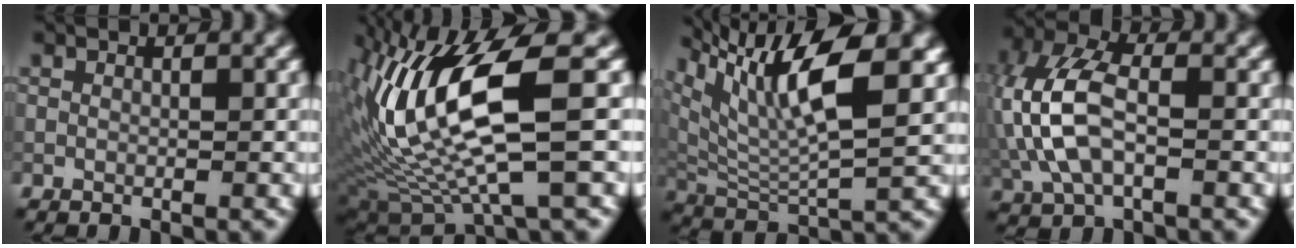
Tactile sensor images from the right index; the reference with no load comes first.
{"total": 10.6, "force": [1.6, 2.7, 10.1], "torque": [-0.198, -0.012, 0.038]}
{"total": 12.0, "force": [6.0, 3.5, 9.8], "torque": [-0.191, 0.012, 0.111]}
{"total": 8.0, "force": [-0.9, 4.5, 6.6], "torque": [-0.157, 0.018, -0.027]}